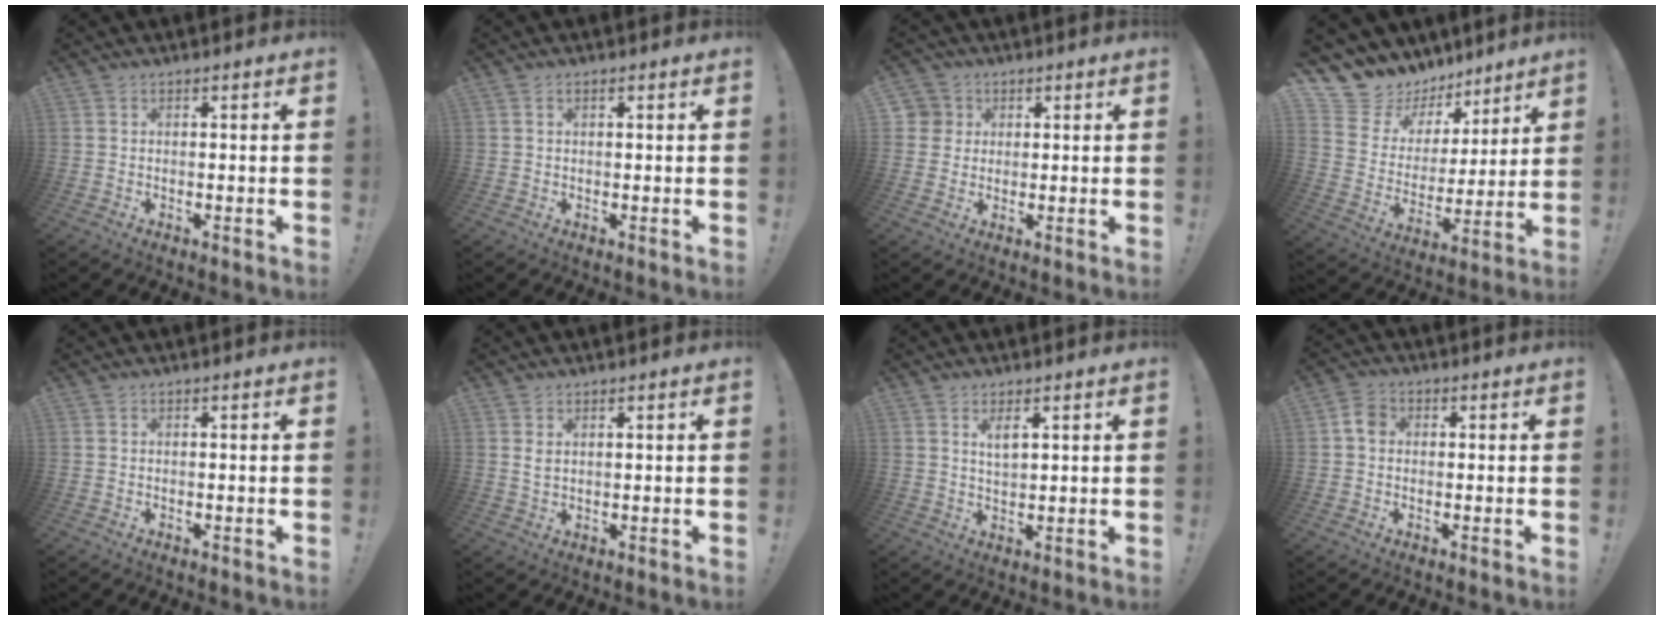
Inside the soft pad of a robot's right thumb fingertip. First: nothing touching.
{"total": 0.7, "force": [0.4, 0.3, 0.5], "torque": [-0.012, 0.002, 0.009]}
{"total": 4.5, "force": [1.3, 4.3, 0.6], "torque": [-0.010, -0.006, 0.025]}
{"total": 11.7, "force": [9.1, 7.3, 1.0], "torque": [-0.032, -0.082, 0.180]}
{"total": 0.0}
{"total": 2.2, "force": [1.1, 1.1, 1.5], "torque": [-0.021, -0.003, 0.019]}
{"total": 3.8, "force": [1.8, 1.4, 3.0], "torque": [-0.048, -0.011, 0.029]}
{"total": 4.7, "force": [0.4, 3.6, 3.0], "torque": [-0.051, 0.012, 0.010]}